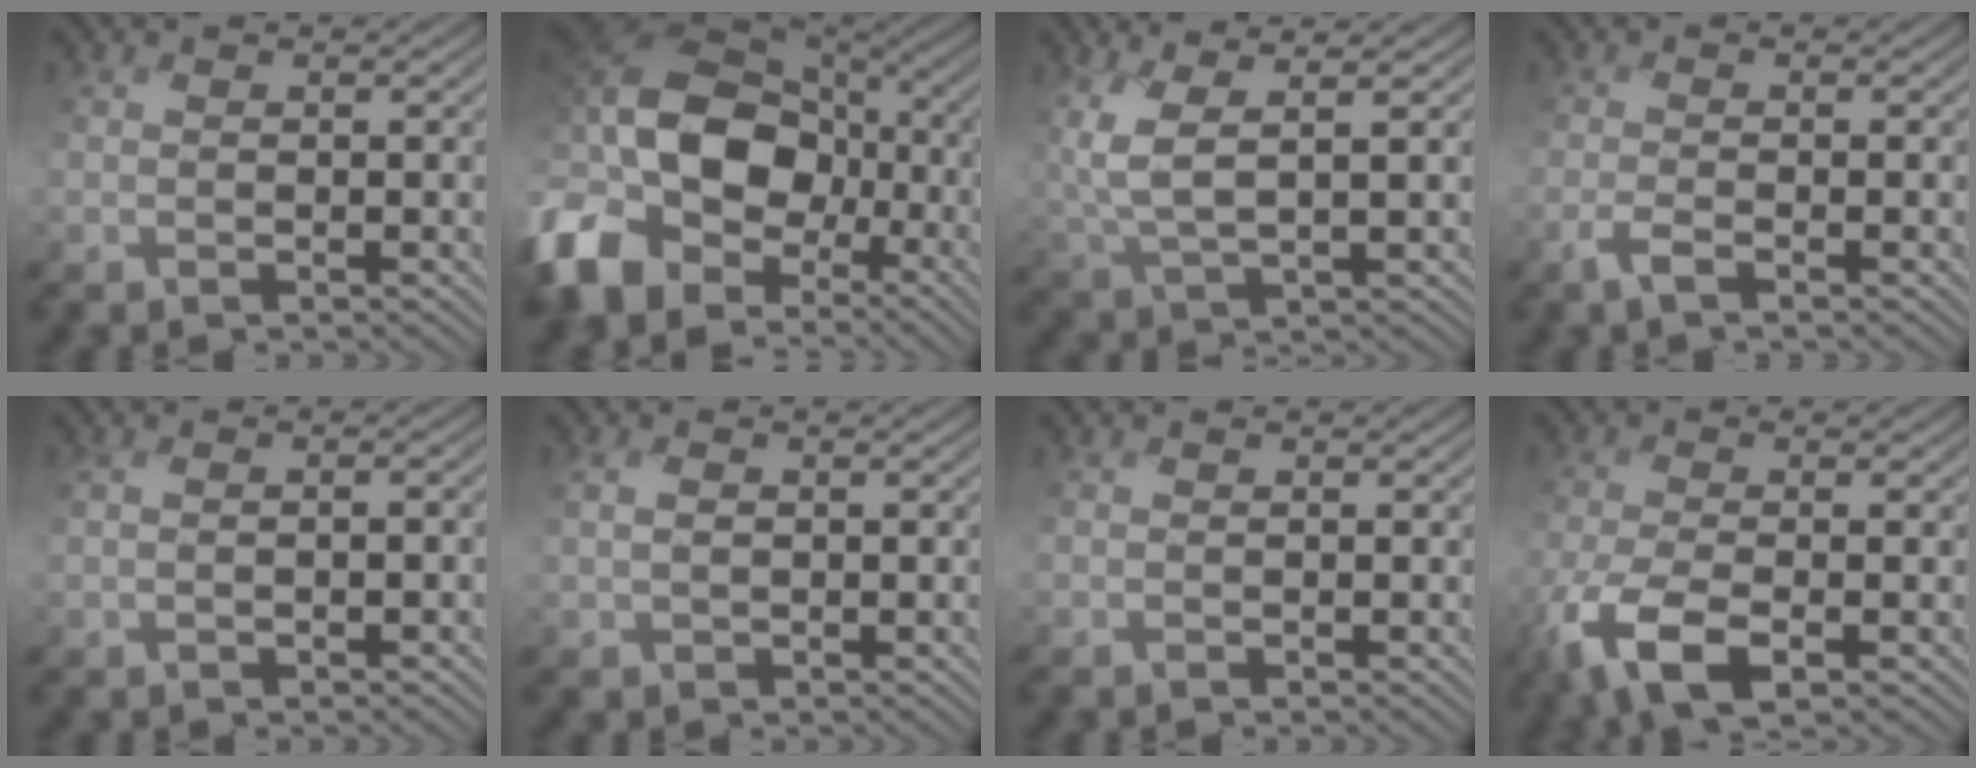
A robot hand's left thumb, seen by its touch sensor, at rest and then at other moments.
{"total": 19.0, "force": [-3.7, 14.2, 12.1], "torque": [-0.296, -0.004, -0.083]}
{"total": 4.8, "force": [1.8, 1.7, 4.1], "torque": [-0.112, -0.002, 0.039]}
{"total": 1.8, "force": [-1.2, 0.1, 1.3], "torque": [-0.031, 0.001, -0.030]}
{"total": 2.0, "force": [-0.2, 1.3, 1.6], "torque": [-0.024, 0.001, 0.001]}
{"total": 2.0, "force": [0.4, 1.7, 1.0], "torque": [-0.031, 0.000, 0.016]}
{"total": 0.0}
{"total": 7.6, "force": [-3.9, 3.0, 5.8], "torque": [-0.140, -0.022, -0.075]}